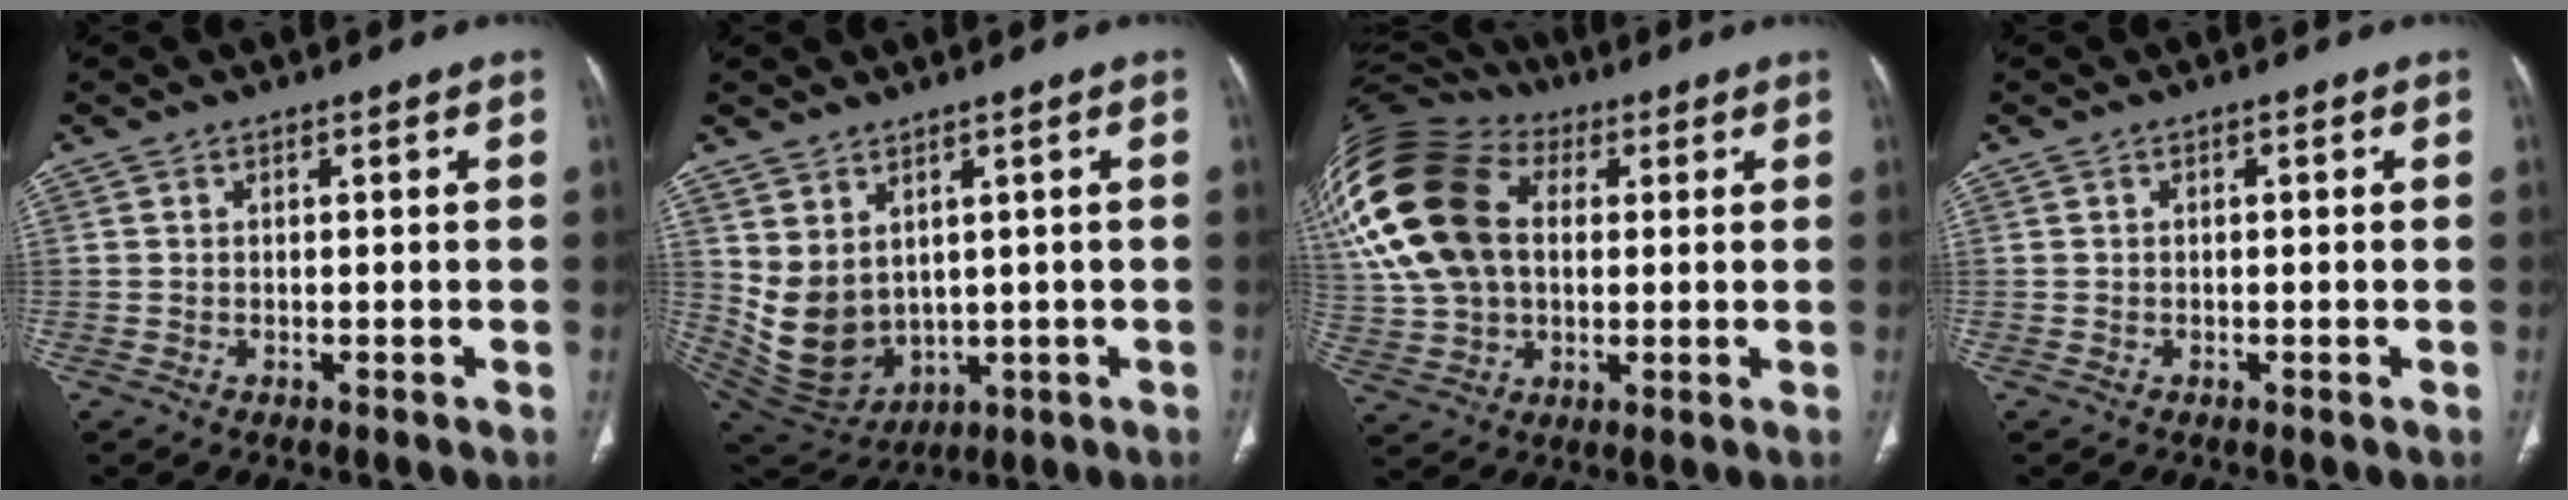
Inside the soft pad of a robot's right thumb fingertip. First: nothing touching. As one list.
[{"total": 10.6, "force": [2.2, 7.8, 6.8], "torque": [-0.114, -0.016, 0.082]}, {"total": 26.0, "force": [6.2, 18.0, 17.7], "torque": [-0.399, 0.046, 0.121]}, {"total": 0.0}]